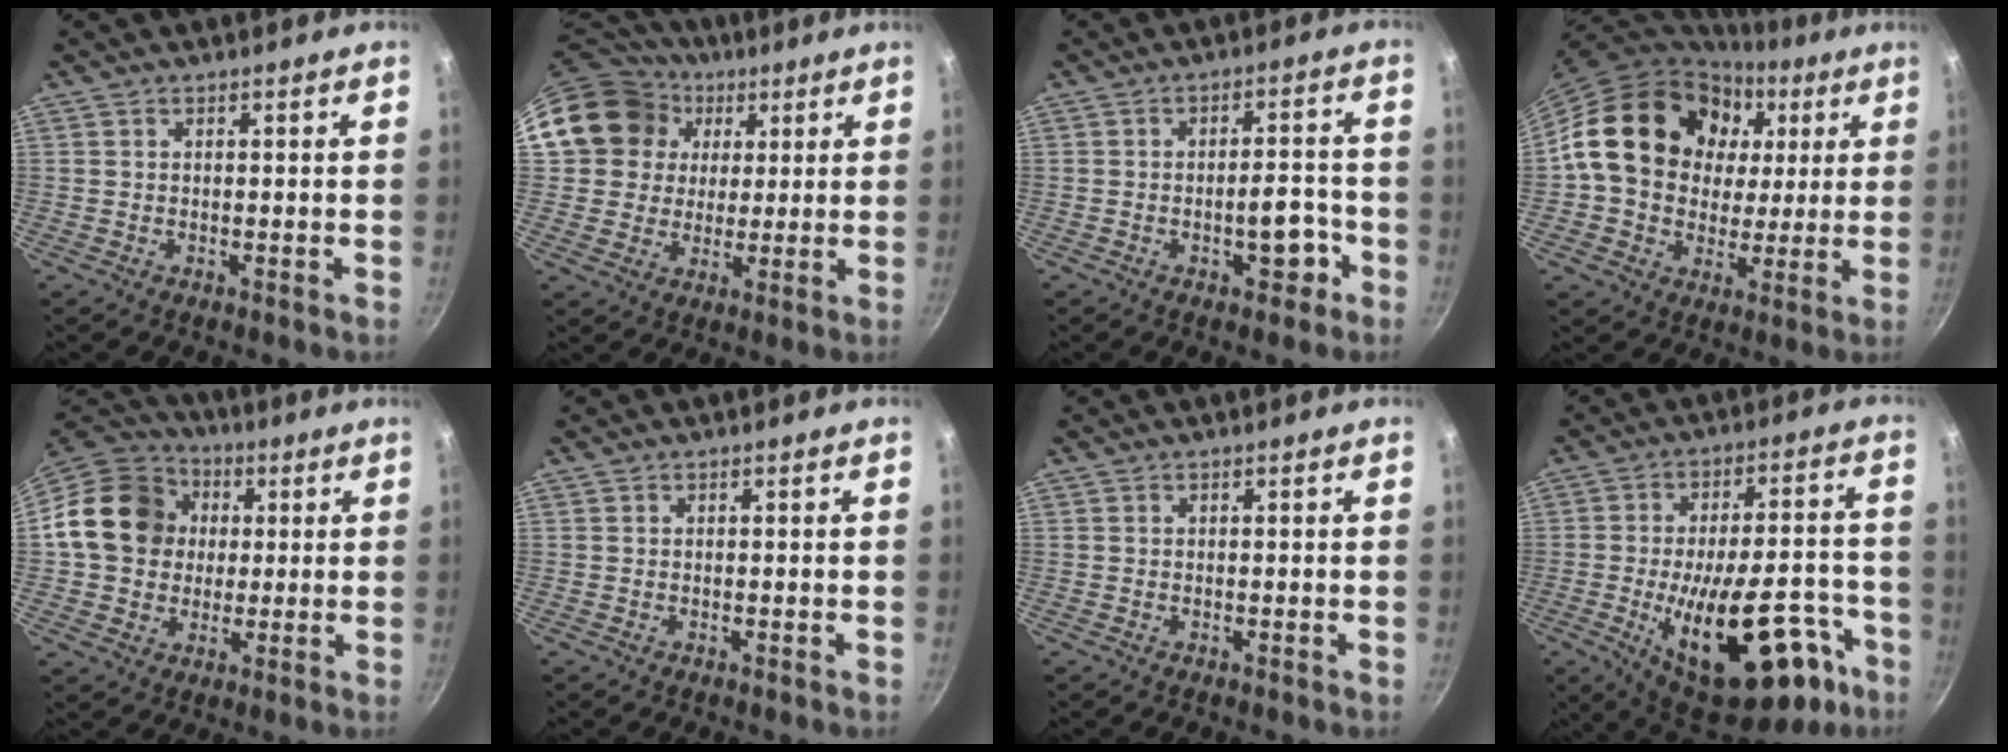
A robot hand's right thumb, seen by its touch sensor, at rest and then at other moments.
{"total": 15.4, "force": [4.9, 13.6, 5.2], "torque": [-0.081, 0.020, 0.084]}
{"total": 6.1, "force": [-2.7, 3.0, 4.7], "torque": [-0.032, 0.028, -0.034]}
{"total": 21.6, "force": [4.9, 17.4, 11.8], "torque": [-0.181, 0.020, 0.081]}
{"total": 16.7, "force": [2.1, 14.4, 8.3], "torque": [-0.122, 0.026, 0.024]}
{"total": 0.0}
{"total": 0.0}
{"total": 26.7, "force": [-11.3, 12.0, 21.0], "torque": [-0.255, 0.044, -0.144]}